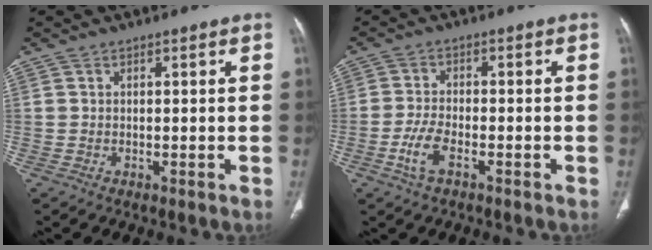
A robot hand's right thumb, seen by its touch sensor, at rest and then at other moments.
{"total": 4.7, "force": [-2.2, 1.9, 3.7], "torque": [-0.084, 0.012, -0.042]}